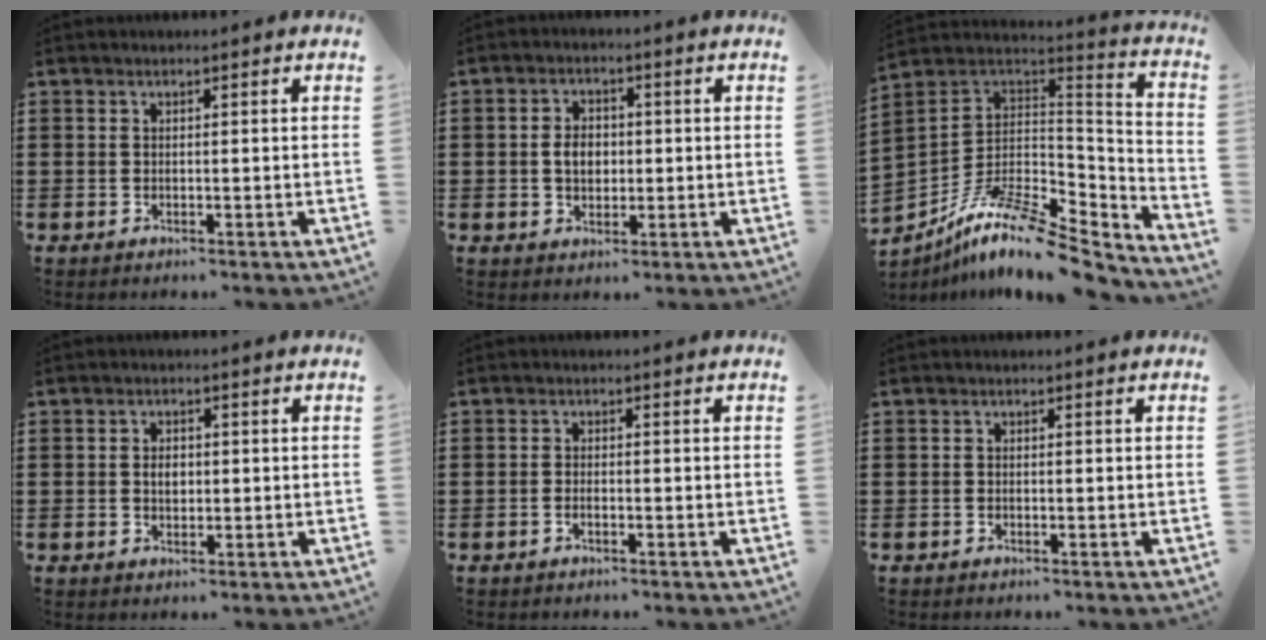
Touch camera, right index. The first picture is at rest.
{"total": 3.7, "force": [-0.1, 2.6, 2.7], "torque": [-0.049, 0.006, -0.006]}
{"total": 13.0, "force": [-8.9, 4.3, 8.3], "torque": [-0.157, 0.021, -0.167]}
{"total": 2.3, "force": [0.2, 1.4, 1.8], "torque": [-0.037, 0.006, 0.002]}
{"total": 0.8, "force": [-0.5, 0.0, 0.7], "torque": [-0.015, -0.008, -0.006]}
{"total": 0.0}